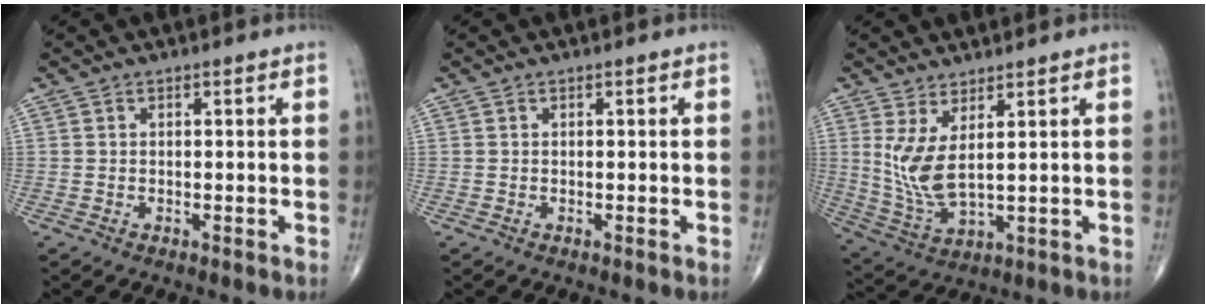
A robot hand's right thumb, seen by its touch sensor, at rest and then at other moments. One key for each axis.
{"total": 0.0}
{"total": 8.2, "fx": 2.5, "fy": 2.7, "fz": 7.3, "tx": -0.166, "ty": -0.031, "tz": 0.063}